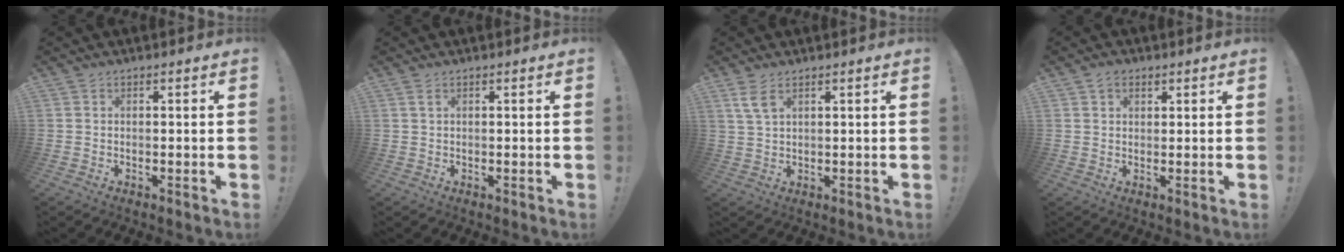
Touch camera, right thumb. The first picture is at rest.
{"total": 1.5, "force": [0.7, 0.4, 1.3], "torque": [-0.021, -0.001, 0.011]}
{"total": 4.7, "force": [2.7, 1.8, 3.4], "torque": [-0.064, -0.007, 0.050]}
{"total": 2.5, "force": [1.6, 1.6, 0.9], "torque": [-0.010, -0.004, 0.028]}